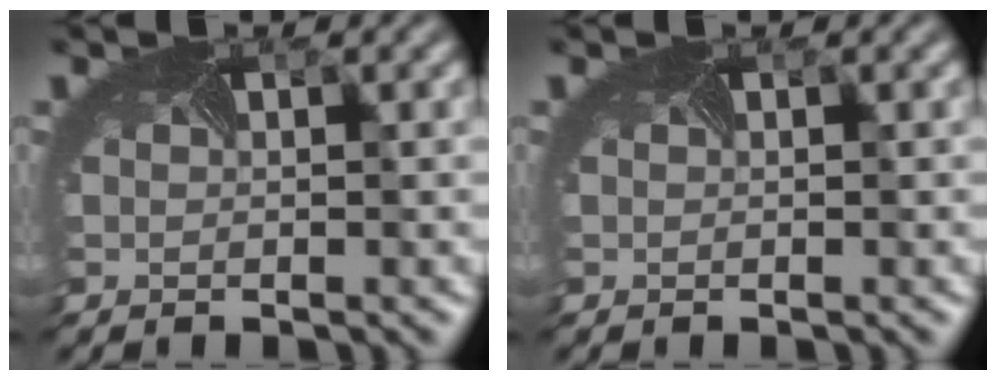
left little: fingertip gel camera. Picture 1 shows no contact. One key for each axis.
{"total": 0.0}